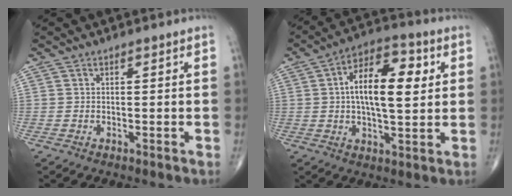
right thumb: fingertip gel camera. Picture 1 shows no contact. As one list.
[{"total": 14.5, "force": [2.6, 6.3, 12.8], "torque": [-0.194, 0.010, 0.034]}]